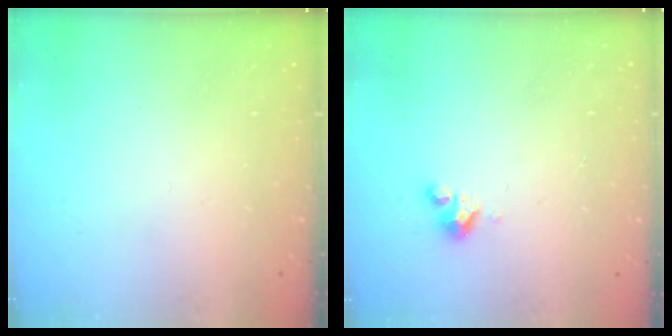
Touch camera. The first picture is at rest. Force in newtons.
{"total": 3.6, "press": 3.6, "slide": 0.4}